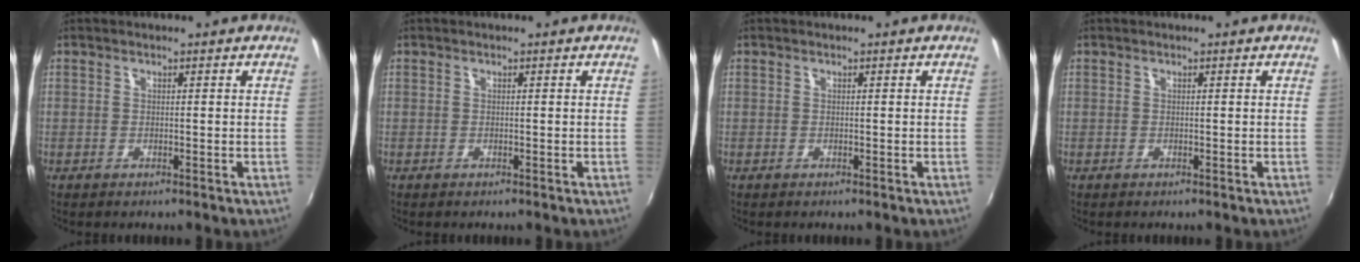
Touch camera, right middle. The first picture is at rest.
{"total": 0.0}
{"total": 0.0}
{"total": 0.0}